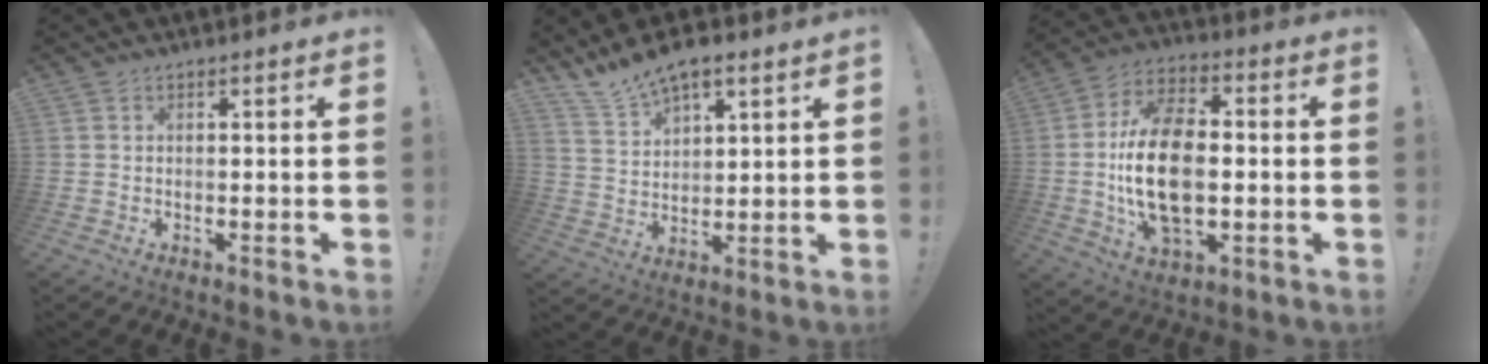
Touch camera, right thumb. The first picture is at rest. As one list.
[{"total": 9.2, "force": [7.8, 3.3, 3.5], "torque": [-0.077, -0.048, 0.150]}, {"total": 19.3, "force": [-1.5, 11.8, 15.2], "torque": [-0.280, 0.005, -0.026]}]